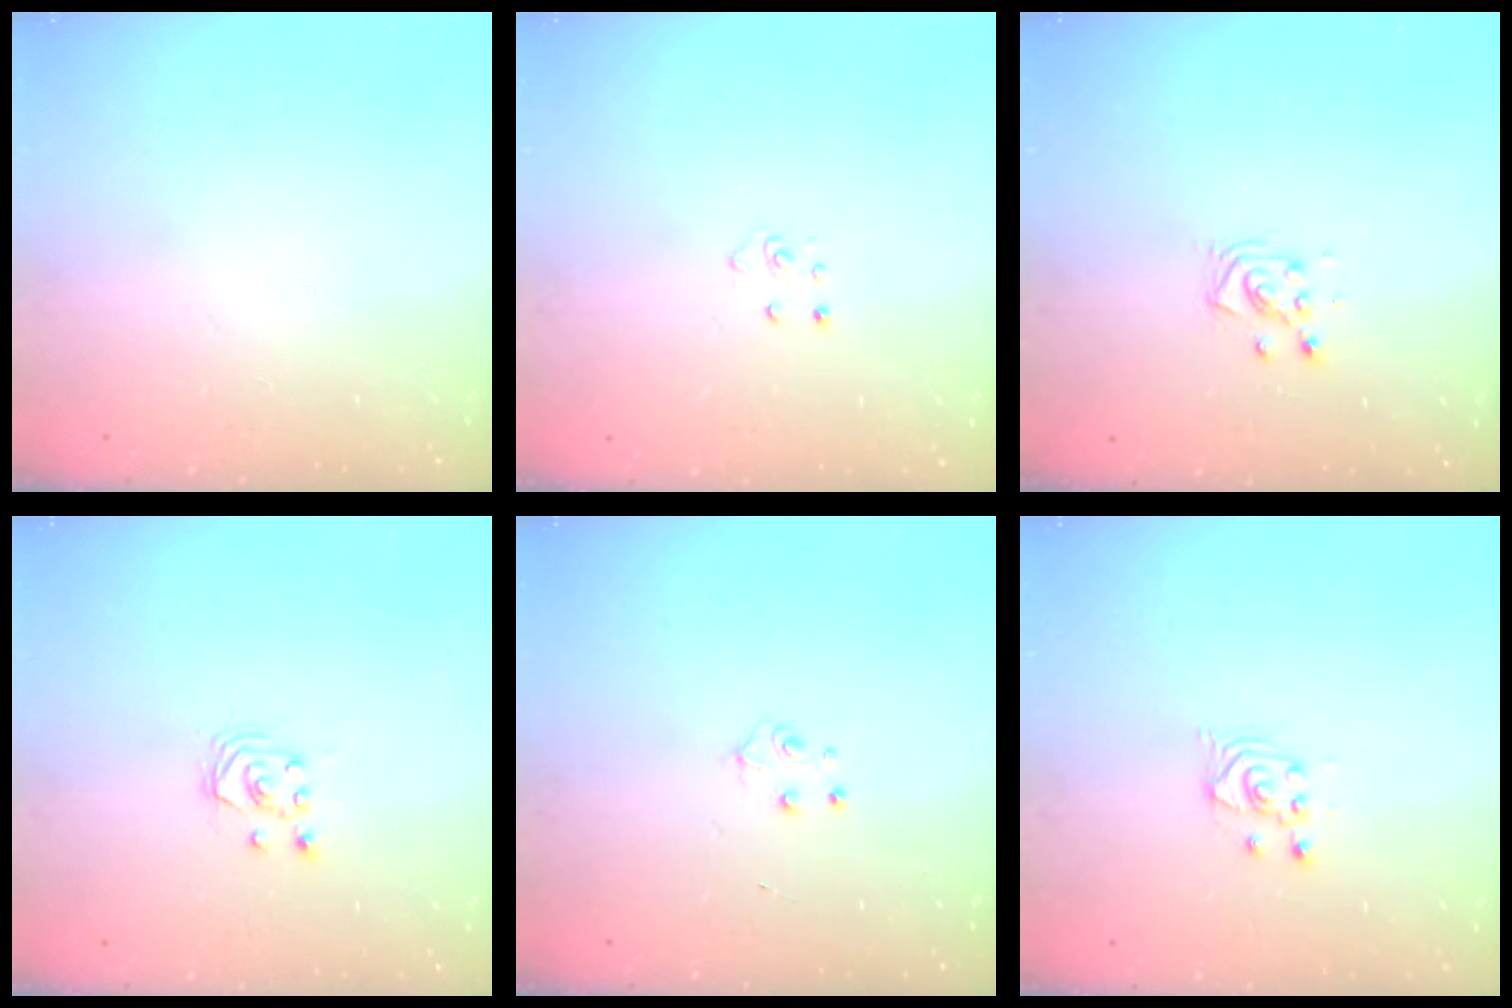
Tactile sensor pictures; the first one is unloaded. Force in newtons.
{"total": 3.2, "press": 3.2, "slide": 0.3}
{"total": 4.0, "press": 4.0, "slide": 0.4}
{"total": 2.9, "press": 2.8, "slide": 0.3}
{"total": 4.0, "press": 4.0, "slide": 0.5}
{"total": 2.6, "press": 2.6, "slide": 0.1}